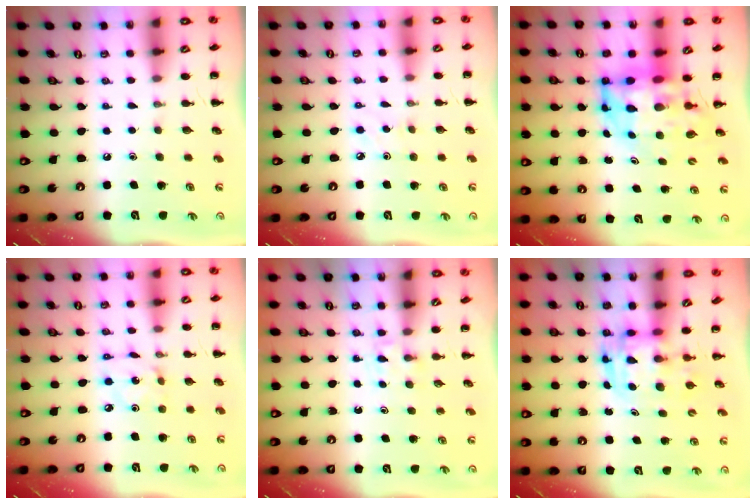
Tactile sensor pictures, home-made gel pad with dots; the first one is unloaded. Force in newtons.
{"total": 2.5, "press": 2.3, "slide": 0.9}
{"total": 8.2, "press": 7.8, "slide": 2.5}
{"total": 2.4, "press": 2.4, "slide": 0.4}
{"total": 2.2, "press": 2.0, "slide": 0.9}
{"total": 3.4, "press": 3.4, "slide": 0.7}